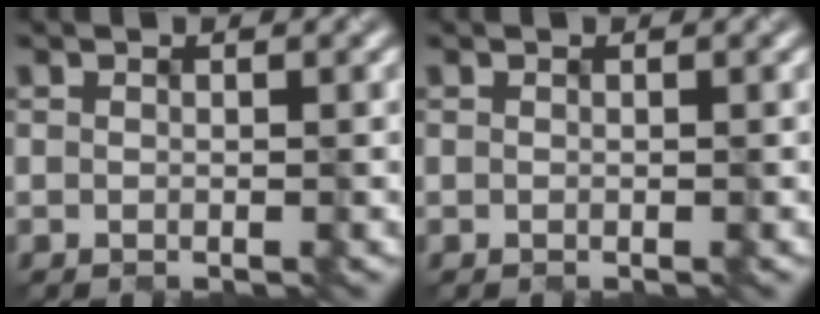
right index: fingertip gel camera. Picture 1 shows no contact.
{"total": 0.0}